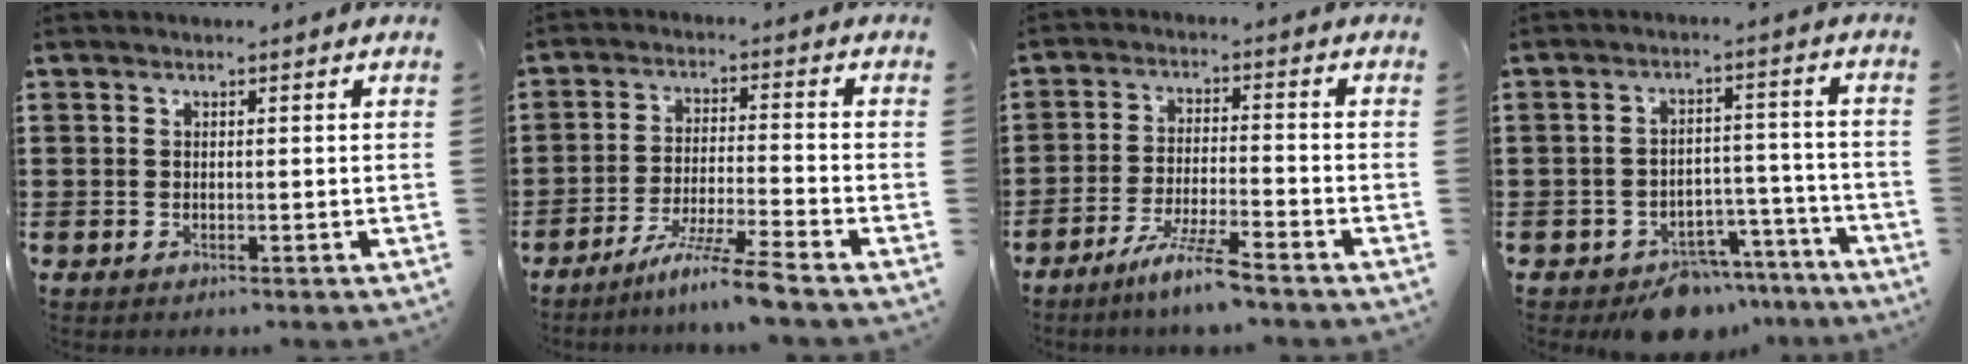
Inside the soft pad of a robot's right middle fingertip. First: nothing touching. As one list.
[{"total": 7.0, "force": [-5.9, -1.0, 3.7], "torque": [-0.070, -0.019, -0.112]}, {"total": 6.4, "force": [-5.3, -0.3, 3.5], "torque": [-0.075, -0.015, -0.100]}, {"total": 6.9, "force": [-6.2, 2.6, 1.8], "torque": [-0.019, 0.032, -0.115]}]